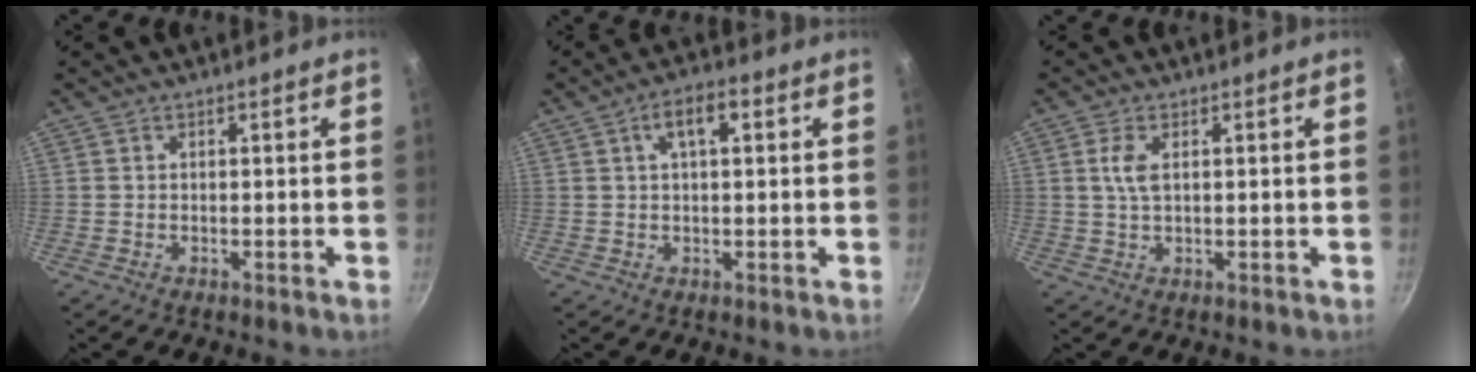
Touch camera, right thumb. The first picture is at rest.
{"total": 5.5, "force": [1.8, 2.5, 4.6], "torque": [-0.071, 0.015, 0.027]}
{"total": 3.5, "force": [0.9, 1.6, 2.9], "torque": [-0.063, 0.000, 0.019]}